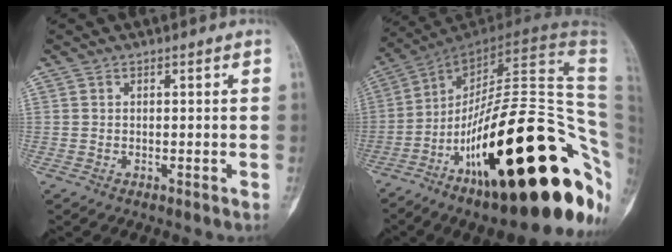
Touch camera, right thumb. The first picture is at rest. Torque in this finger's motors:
{"motor_torque": [1.43, 1.52, 2.33, -0.43, 0.36]}